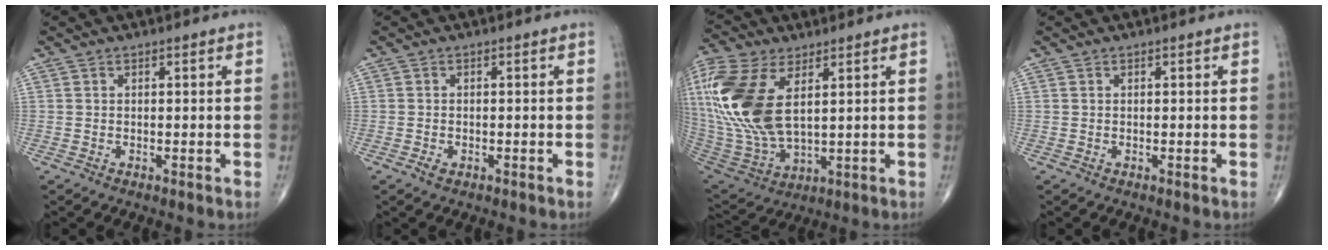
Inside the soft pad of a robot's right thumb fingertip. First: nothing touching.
{"total": 1.3, "force": [-0.6, 0.8, 0.7], "torque": [-0.013, 0.001, -0.011]}
{"total": 21.2, "force": [5.6, 10.9, 17.3], "torque": [-0.400, -0.022, 0.112]}
{"total": 0.0}